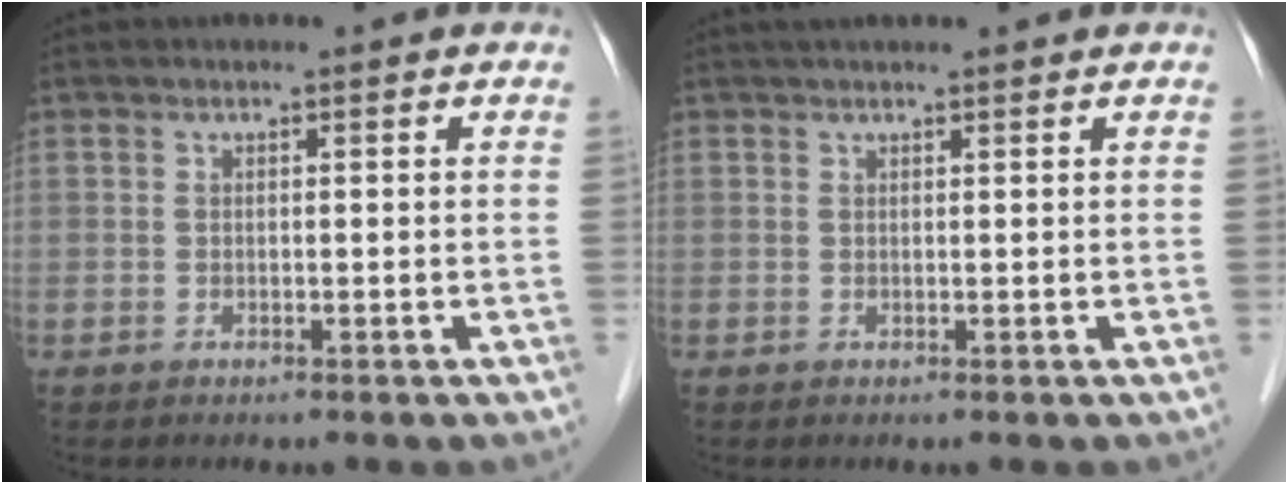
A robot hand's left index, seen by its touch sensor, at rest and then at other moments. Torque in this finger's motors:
{"motor_torque": [0.16, -0.13, 0.19, 0.03]}